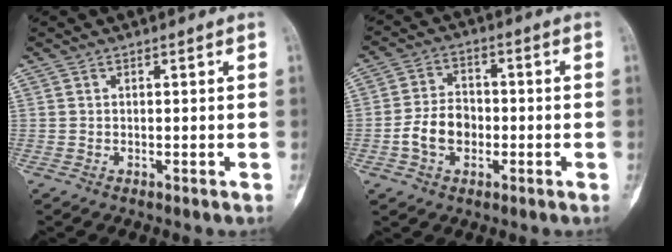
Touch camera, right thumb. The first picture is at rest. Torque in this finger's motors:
{"motor_torque": [1.23, 1.02, 0.57, -0.43, 0.01]}